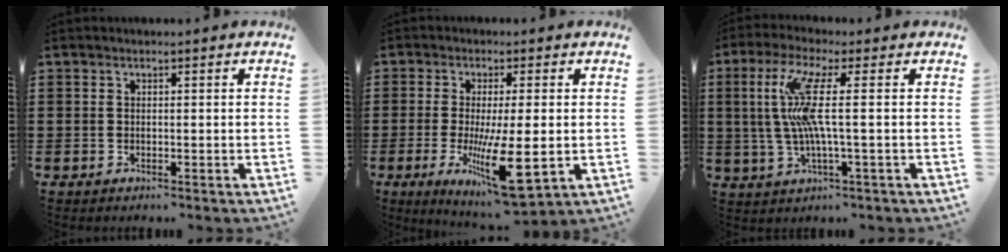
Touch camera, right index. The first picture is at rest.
{"total": 11.5, "force": [-2.2, 2.8, 11.0], "torque": [-0.189, -0.021, -0.035]}
{"total": 9.4, "force": [0.8, 0.5, 9.3], "torque": [-0.209, -0.019, -0.001]}